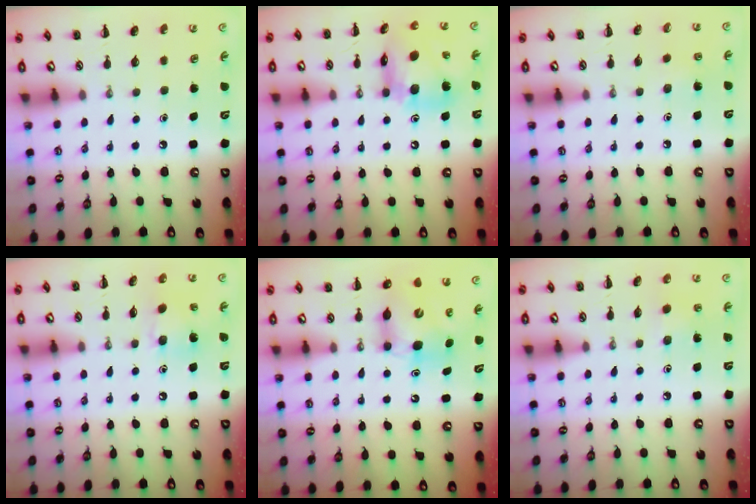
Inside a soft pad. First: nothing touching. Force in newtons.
{"total": 13.9, "press": 13.5, "slide": 3.2}
{"total": 2.4, "press": 2.2, "slide": 0.9}
{"total": 5.6, "press": 5.6, "slide": 0.7}
{"total": 6.8, "press": 6.7, "slide": 1.2}
{"total": 2.1, "press": 2.1, "slide": 0.5}